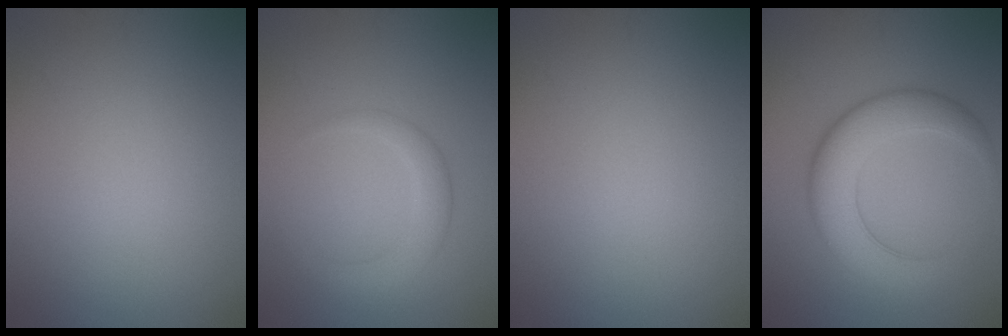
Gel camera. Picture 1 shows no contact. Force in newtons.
{"total": 2.8, "press": 2.8, "slide": 0.2}
{"total": 0.0}
{"total": 6.2, "press": 6.2, "slide": 0.2}